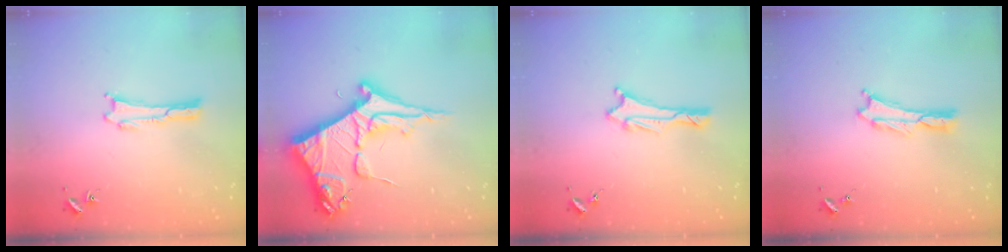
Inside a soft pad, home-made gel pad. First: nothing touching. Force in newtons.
{"total": 10.6, "press": 10.6, "slide": 1.2}
{"total": 1.5, "press": 1.5, "slide": 0.2}
{"total": 0.0}